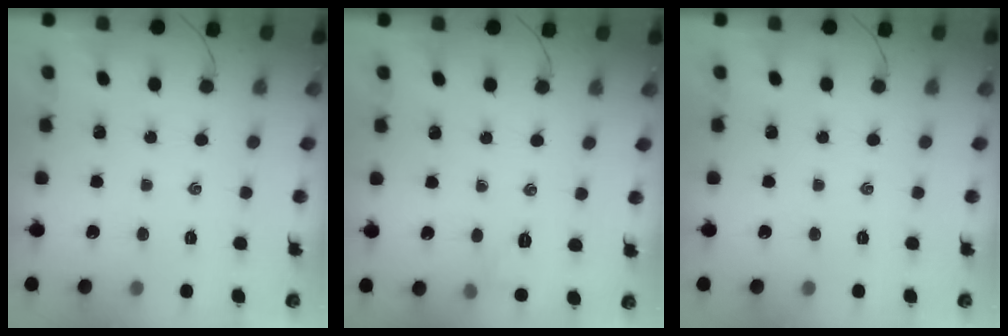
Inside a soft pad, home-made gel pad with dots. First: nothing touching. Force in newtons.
{"total": 5.4, "press": 5.2, "slide": 1.5}
{"total": 0.0}